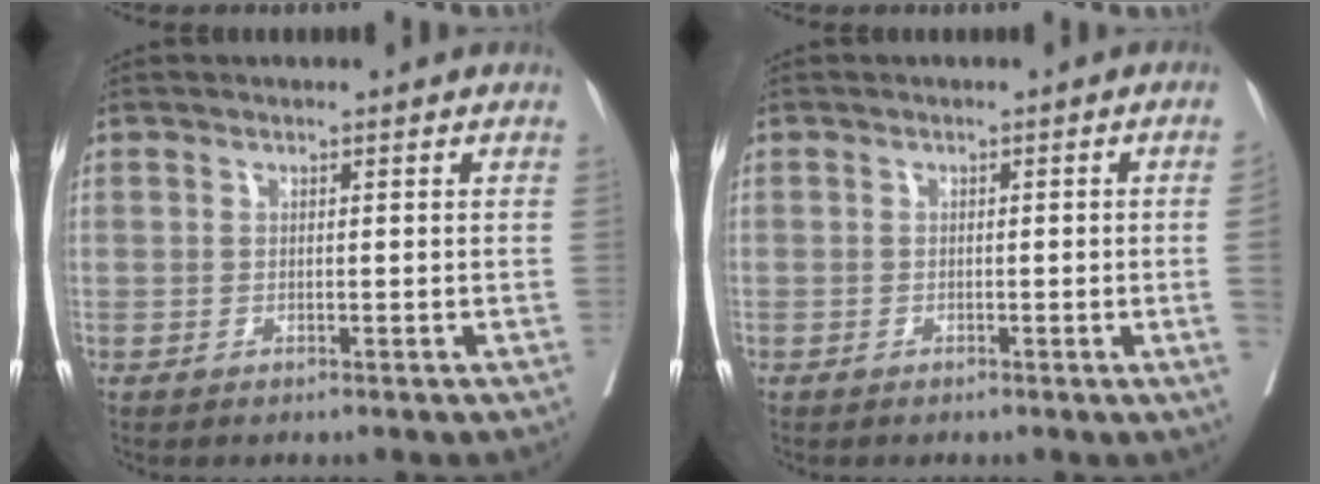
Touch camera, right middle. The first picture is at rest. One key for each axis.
{"total": 2.4, "fx": -0.5, "fy": -0.7, "fz": 2.2, "tx": -0.027, "ty": -0.002, "tz": -0.007}